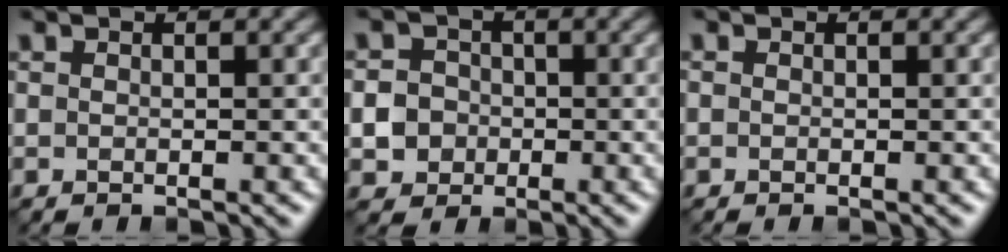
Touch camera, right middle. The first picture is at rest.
{"total": 4.2, "force": [-0.9, 4.0, 1.3], "torque": [0.001, 0.006, -0.031]}
{"total": 0.0}